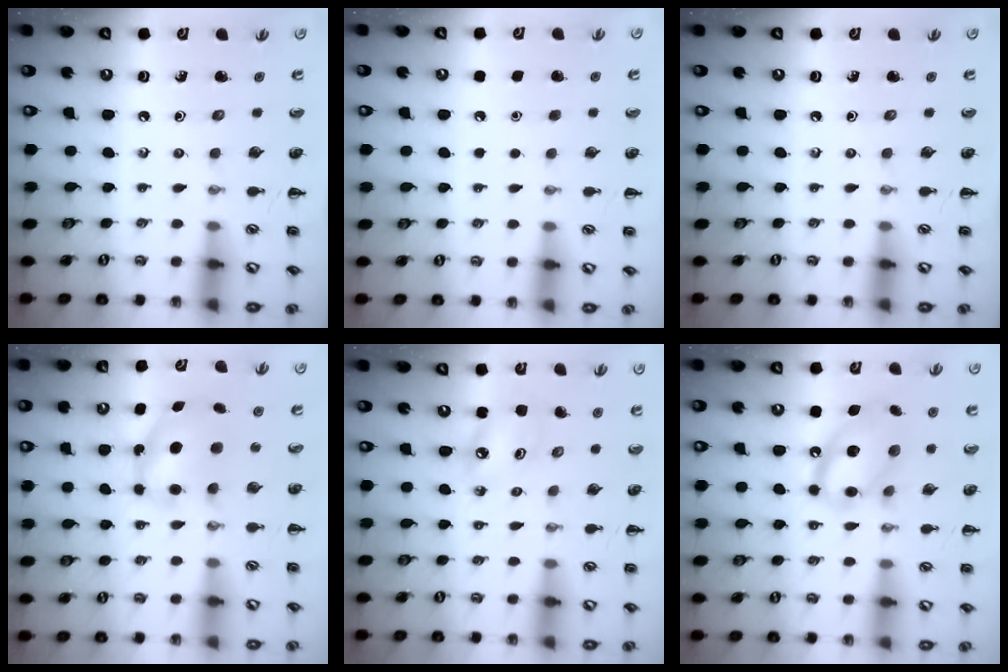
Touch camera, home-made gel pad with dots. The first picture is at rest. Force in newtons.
{"total": 1.6, "press": 1.6, "slide": 0.1}
{"total": 0.0}
{"total": 5.9, "press": 5.9, "slide": 0.6}
{"total": 5.9, "press": 5.7, "slide": 1.5}
{"total": 13.4, "press": 13.1, "slide": 2.5}